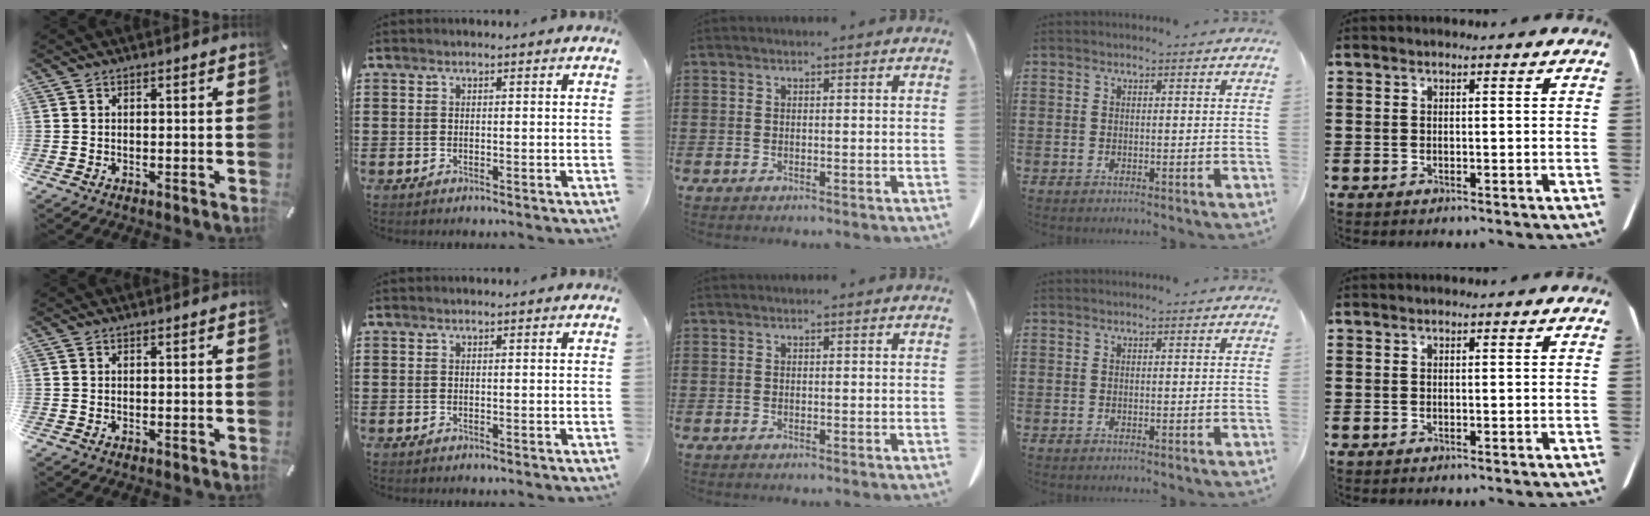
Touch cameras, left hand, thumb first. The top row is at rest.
{}